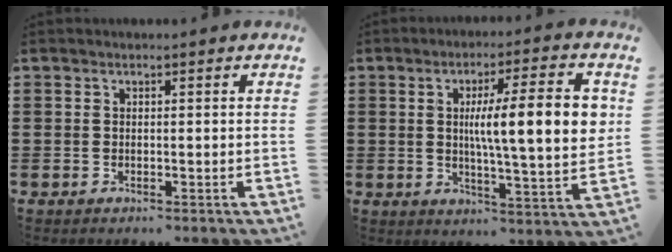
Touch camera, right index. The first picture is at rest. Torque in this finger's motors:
{"motor_torque": [0.80, 0.28, 1.00, 0.18]}